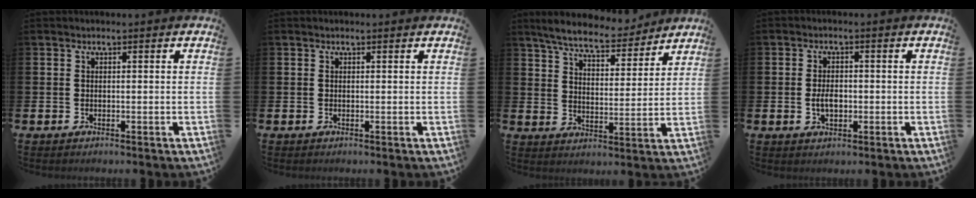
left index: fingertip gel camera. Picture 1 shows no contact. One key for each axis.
{"total": 0.0}
{"total": 7.6, "fx": 7.2, "fy": 1.3, "fz": 2.2, "tx": -0.070, "ty": -0.039, "tz": 0.126}
{"total": 2.9, "fx": -0.3, "fy": 1.7, "fz": 2.3, "tx": -0.037, "ty": 0.001, "tz": -0.007}